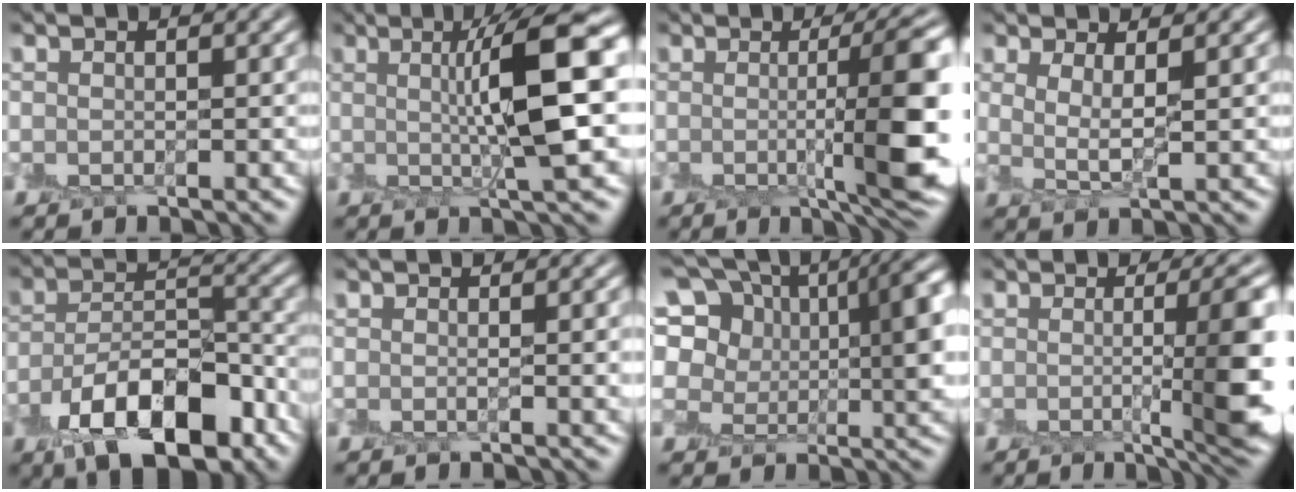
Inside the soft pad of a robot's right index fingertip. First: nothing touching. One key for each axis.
{"total": 8.4, "fx": 1.3, "fy": 1.4, "fz": 8.1, "tx": -0.112, "ty": 0.008, "tz": 0.022}
{"total": 9.6, "fx": -0.3, "fy": 1.9, "fz": 9.4, "tx": -0.108, "ty": -0.003, "tz": -0.001}
{"total": 2.0, "fx": 0.7, "fy": 0.3, "fz": 1.9, "tx": -0.037, "ty": -0.002, "tz": 0.016}
{"total": 10.4, "fx": -5.8, "fy": 5.1, "fz": 7.0, "tx": -0.116, "ty": -0.001, "tz": -0.095}
{"total": 2.1, "fx": 0.3, "fy": 0.5, "fz": 2.0, "tx": -0.018, "ty": 0.004, "tz": 0.002}
{"total": 15.6, "fx": 6.2, "fy": 9.5, "fz": 10.7, "tx": -0.170, "ty": 0.053, "tz": 0.091}
{"total": 8.7, "fx": -0.5, "fy": 2.3, "fz": 8.4, "tx": -0.087, "ty": -0.003, "tz": -0.004}